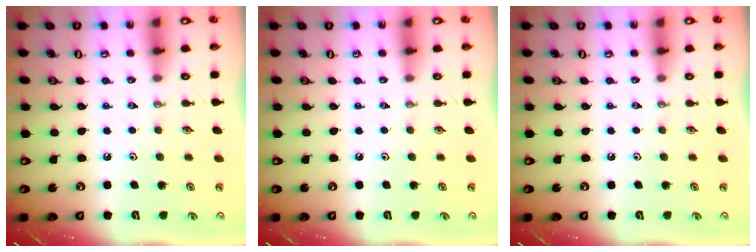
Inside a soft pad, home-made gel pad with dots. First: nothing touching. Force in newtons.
{"total": 0.0}
{"total": 0.0}